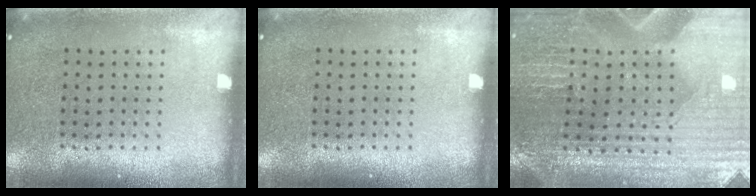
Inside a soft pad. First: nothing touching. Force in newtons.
{"total": 0.0}
{"total": 2.5, "press": 2.4, "slide": 0.4}